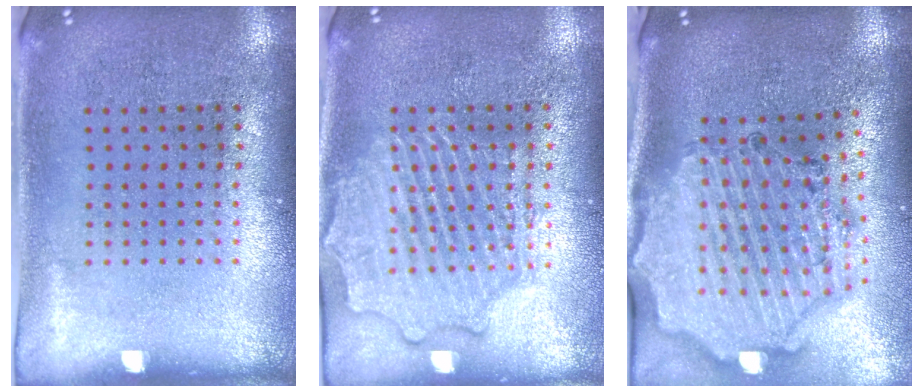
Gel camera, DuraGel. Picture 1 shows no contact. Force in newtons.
{"total": 3.5, "press": 3.4, "slide": 0.5}
{"total": 2.9, "press": 2.6, "slide": 1.2}